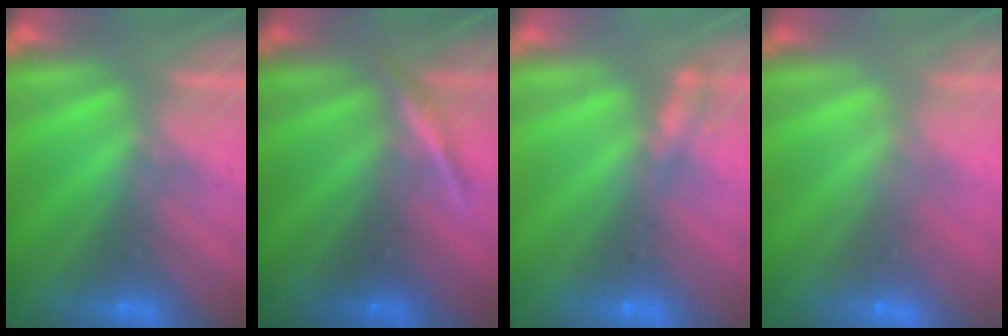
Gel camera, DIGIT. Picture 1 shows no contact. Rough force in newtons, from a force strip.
{"total": 3.2}
{"total": 2.2}
{"total": 1.6}